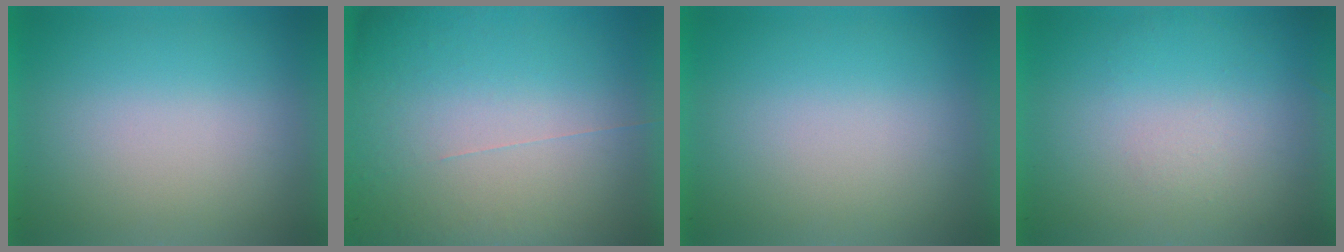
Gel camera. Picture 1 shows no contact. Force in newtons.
{"total": 5.6}
{"total": 0.0}
{"total": 1.3}